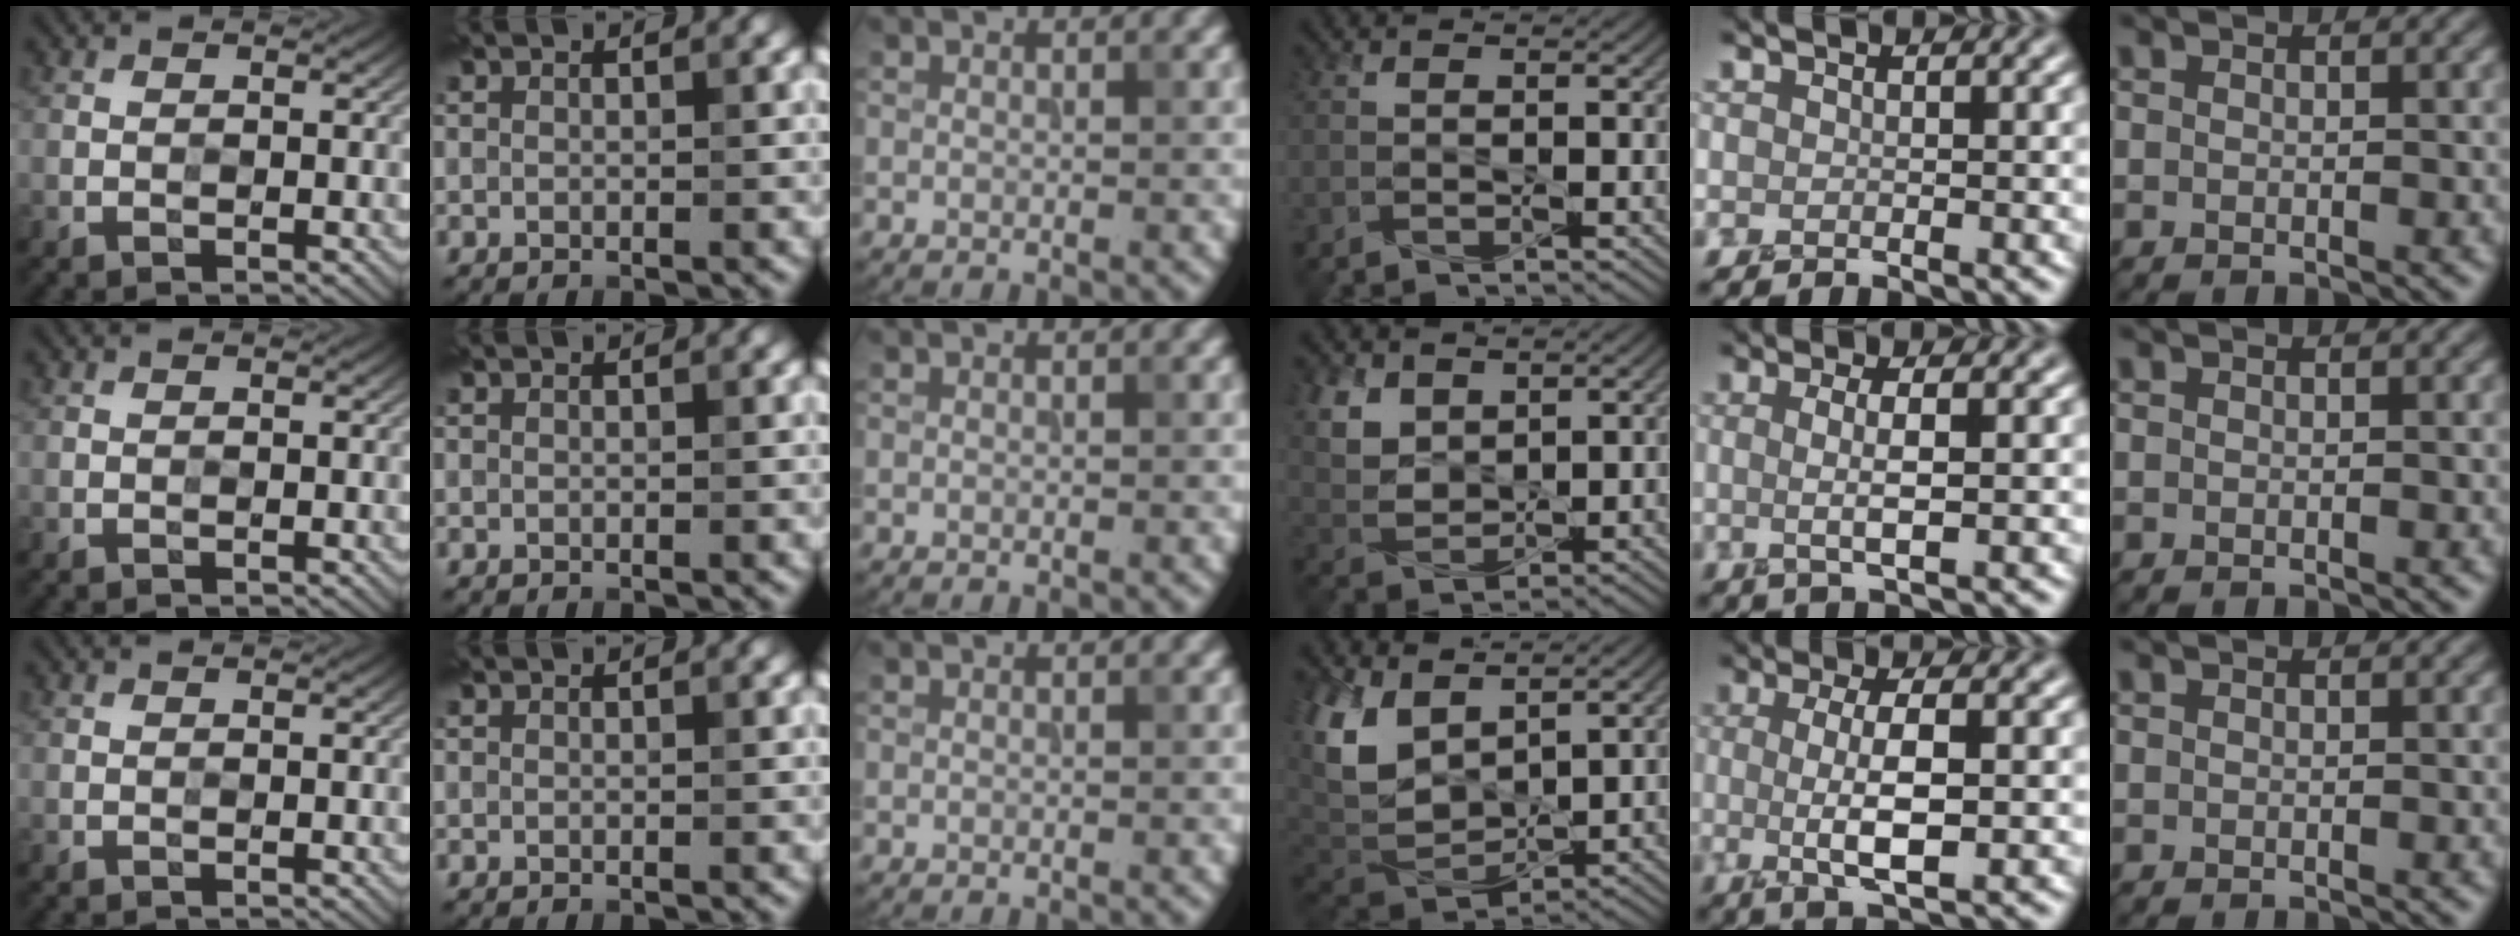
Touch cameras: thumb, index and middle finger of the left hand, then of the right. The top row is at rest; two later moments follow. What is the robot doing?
{"motion": "squeeze", "object": "foam earplug"}